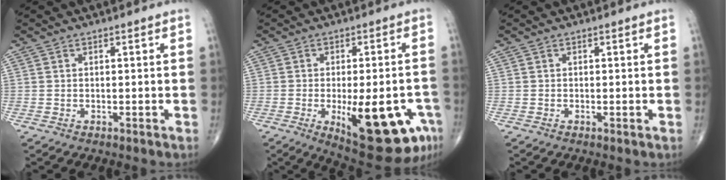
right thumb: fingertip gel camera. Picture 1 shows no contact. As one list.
[{"total": 18.4, "force": [-6.5, 7.0, 15.7], "torque": [-0.164, 0.008, -0.071]}, {"total": 0.0}]